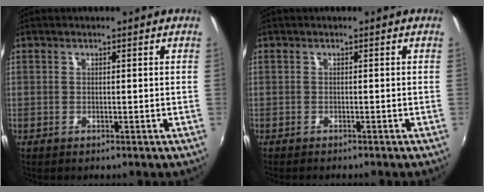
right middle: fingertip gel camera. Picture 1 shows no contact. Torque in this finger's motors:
{"motor_torque": [0.05, -0.05, 0.00, 0.00]}